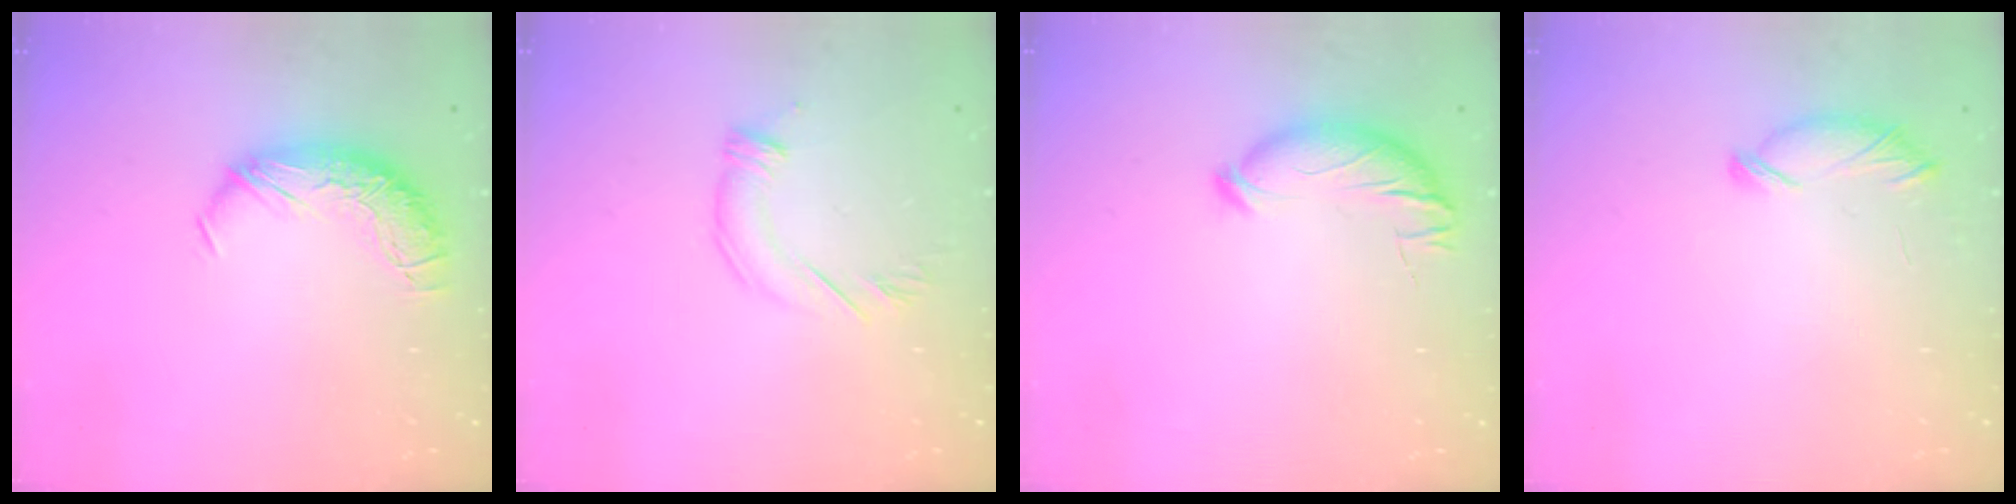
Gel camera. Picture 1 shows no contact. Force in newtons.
{"total": 3.6, "press": 3.5, "slide": 0.8}
{"total": 4.4, "press": 4.3, "slide": 1.1}
{"total": 6.8, "press": 6.8, "slide": 0.3}